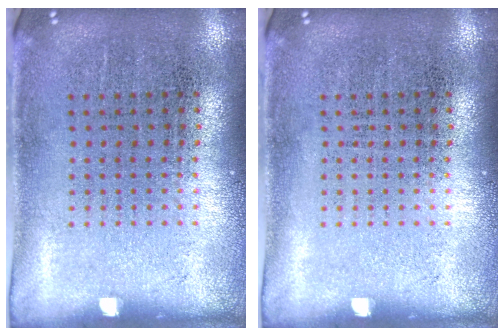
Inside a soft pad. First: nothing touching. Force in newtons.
{"total": 0.0}